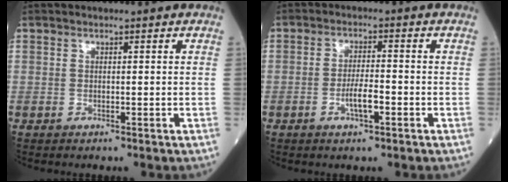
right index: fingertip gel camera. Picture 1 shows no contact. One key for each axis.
{"total": 4.0, "fx": -1.5, "fy": 0.7, "fz": 3.6, "tx": -0.063, "ty": 0.002, "tz": -0.026}